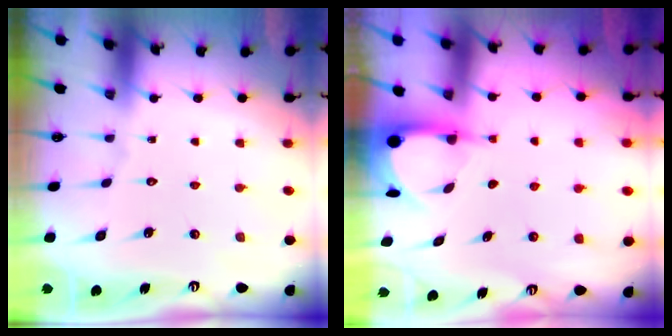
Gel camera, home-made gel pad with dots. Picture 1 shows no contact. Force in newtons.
{"total": 4.0, "press": 3.9, "slide": 0.3}